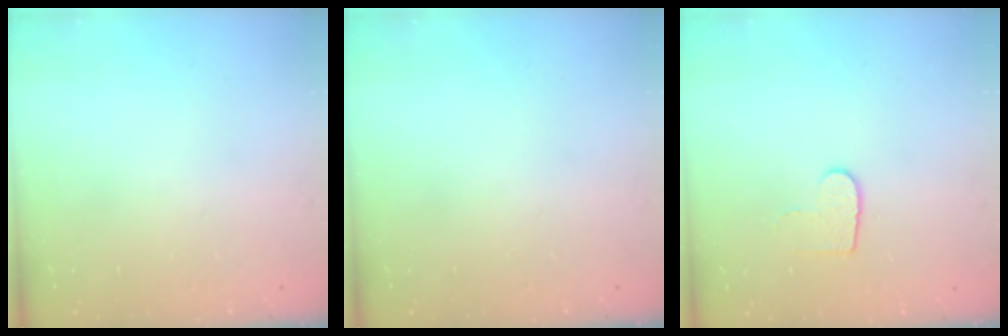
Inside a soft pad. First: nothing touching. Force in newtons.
{"total": 0.0}
{"total": 6.3, "press": 6.3, "slide": 0.4}